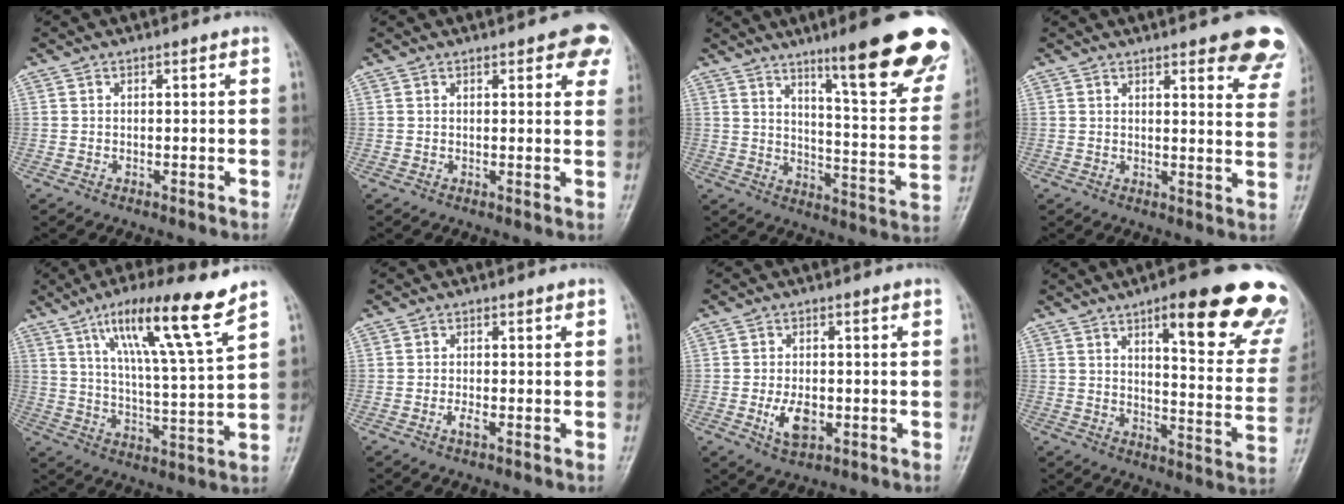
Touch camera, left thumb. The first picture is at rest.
{"total": 6.9, "force": [3.8, 2.5, 5.1], "torque": [-0.032, -0.008, 0.037]}
{"total": 23.7, "force": [14.8, 3.5, 18.1], "torque": [-0.214, -0.074, 0.209]}
{"total": 13.3, "force": [8.9, 3.5, 9.1], "torque": [-0.076, -0.040, 0.090]}
{"total": 15.4, "force": [9.3, 0.8, 12.2], "torque": [-0.204, -0.042, 0.158]}
{"total": 1.6, "force": [-0.6, 0.5, 1.5], "torque": [-0.024, 0.002, -0.009]}
{"total": 5.4, "force": [-1.3, 3.1, 4.2], "torque": [-0.071, -0.003, -0.018]}
{"total": 23.9, "force": [14.9, 6.0, 17.8], "torque": [-0.191, -0.059, 0.185]}